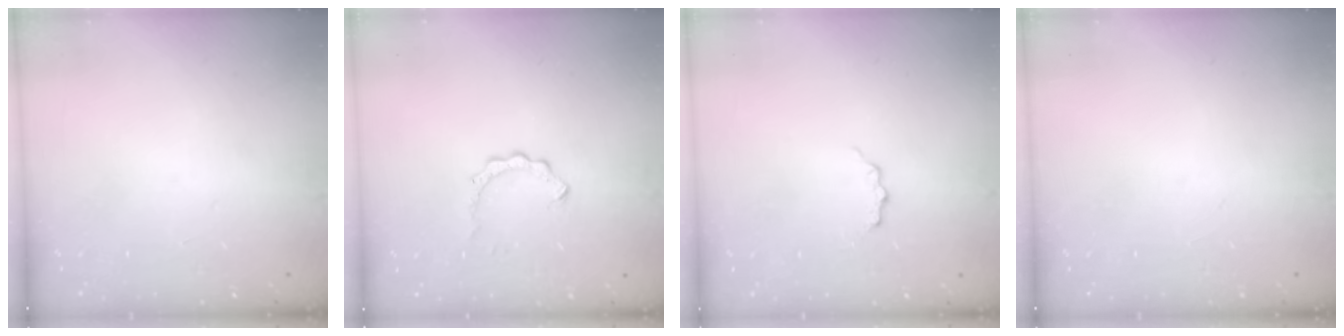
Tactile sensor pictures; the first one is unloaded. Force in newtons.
{"total": 2.3, "press": 2.3, "slide": 0.2}
{"total": 3.7, "press": 3.7, "slide": 0.4}
{"total": 0.0}